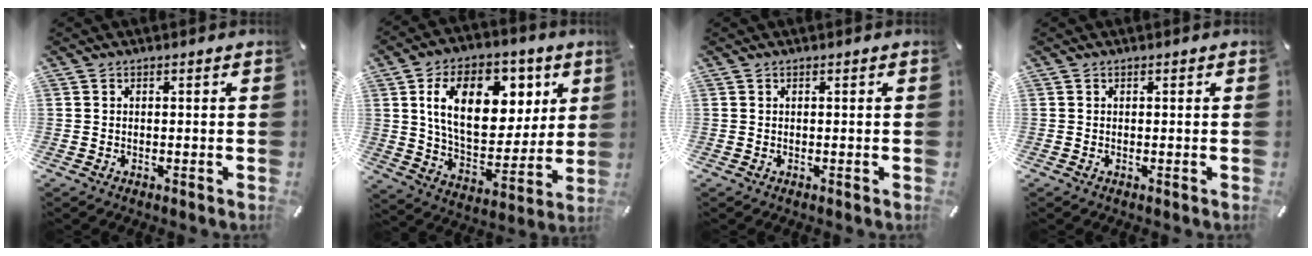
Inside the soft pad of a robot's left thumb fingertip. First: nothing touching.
{"total": 20.2, "force": [7.5, 12.9, 13.7], "torque": [-0.214, -0.010, 0.130]}
{"total": 0.0}
{"total": 0.0}